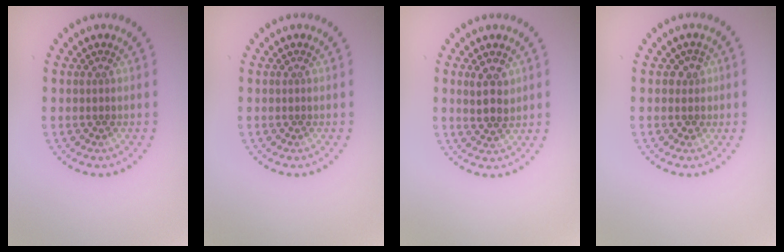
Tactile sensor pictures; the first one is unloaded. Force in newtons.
{"total": 0.0}
{"total": 2.4, "press": 2.3, "slide": 0.8}
{"total": 1.3, "press": 1.1, "slide": 0.7}